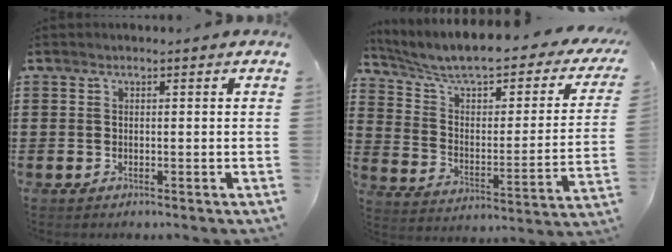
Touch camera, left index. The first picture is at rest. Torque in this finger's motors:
{"motor_torque": [2.14, 0.00, 1.05, 0.21]}